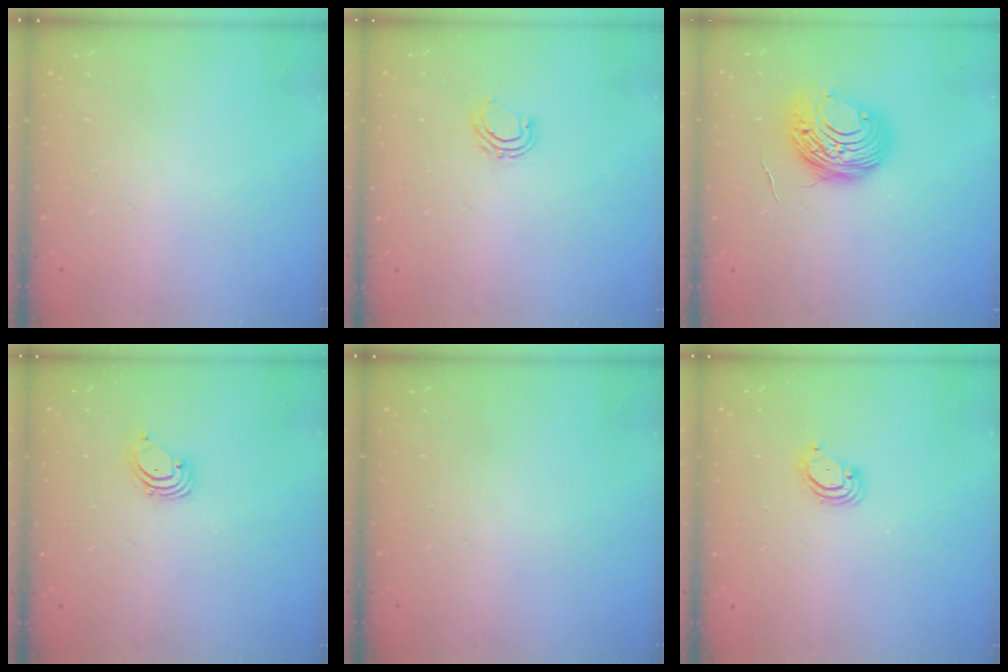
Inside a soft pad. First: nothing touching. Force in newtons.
{"total": 5.8, "press": 5.7, "slide": 1.1}
{"total": 11.3, "press": 11.3, "slide": 0.9}
{"total": 1.5, "press": 1.5, "slide": 0.1}
{"total": 0.0}
{"total": 3.5, "press": 3.5, "slide": 0.3}